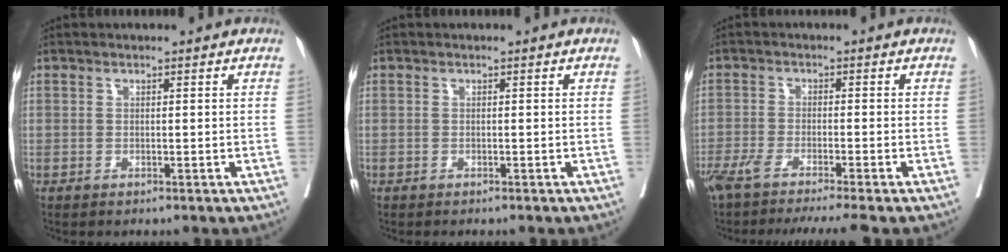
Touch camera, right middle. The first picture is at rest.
{"total": 1.1, "force": [-1.0, 0.2, 0.4], "torque": [-0.008, -0.003, -0.014]}
{"total": 12.7, "force": [-11.1, -1.3, 6.1], "torque": [-0.070, -0.030, -0.172]}